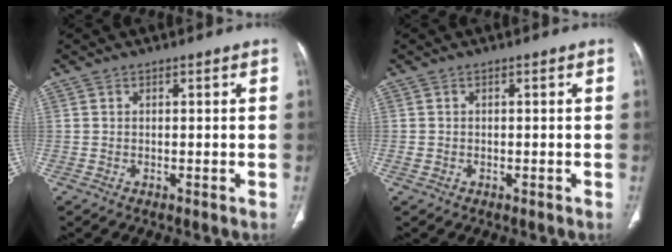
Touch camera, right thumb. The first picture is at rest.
{"total": 0.7, "force": [-0.3, 0.6, 0.3], "torque": [-0.010, 0.003, -0.002]}